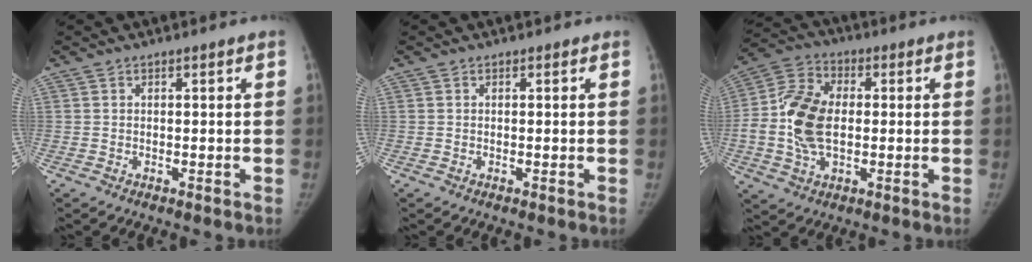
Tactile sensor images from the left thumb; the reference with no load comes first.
{"total": 0.0}
{"total": 13.9, "force": [-0.4, 8.8, 10.7], "torque": [-0.211, 0.019, -0.010]}